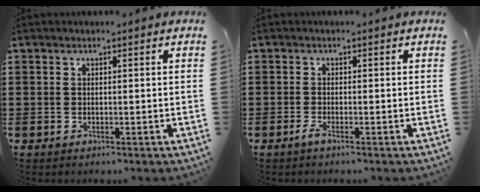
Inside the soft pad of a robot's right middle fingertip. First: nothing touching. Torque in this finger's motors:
{"motor_torque": [0.43, -0.14, 0.01, 0.04]}